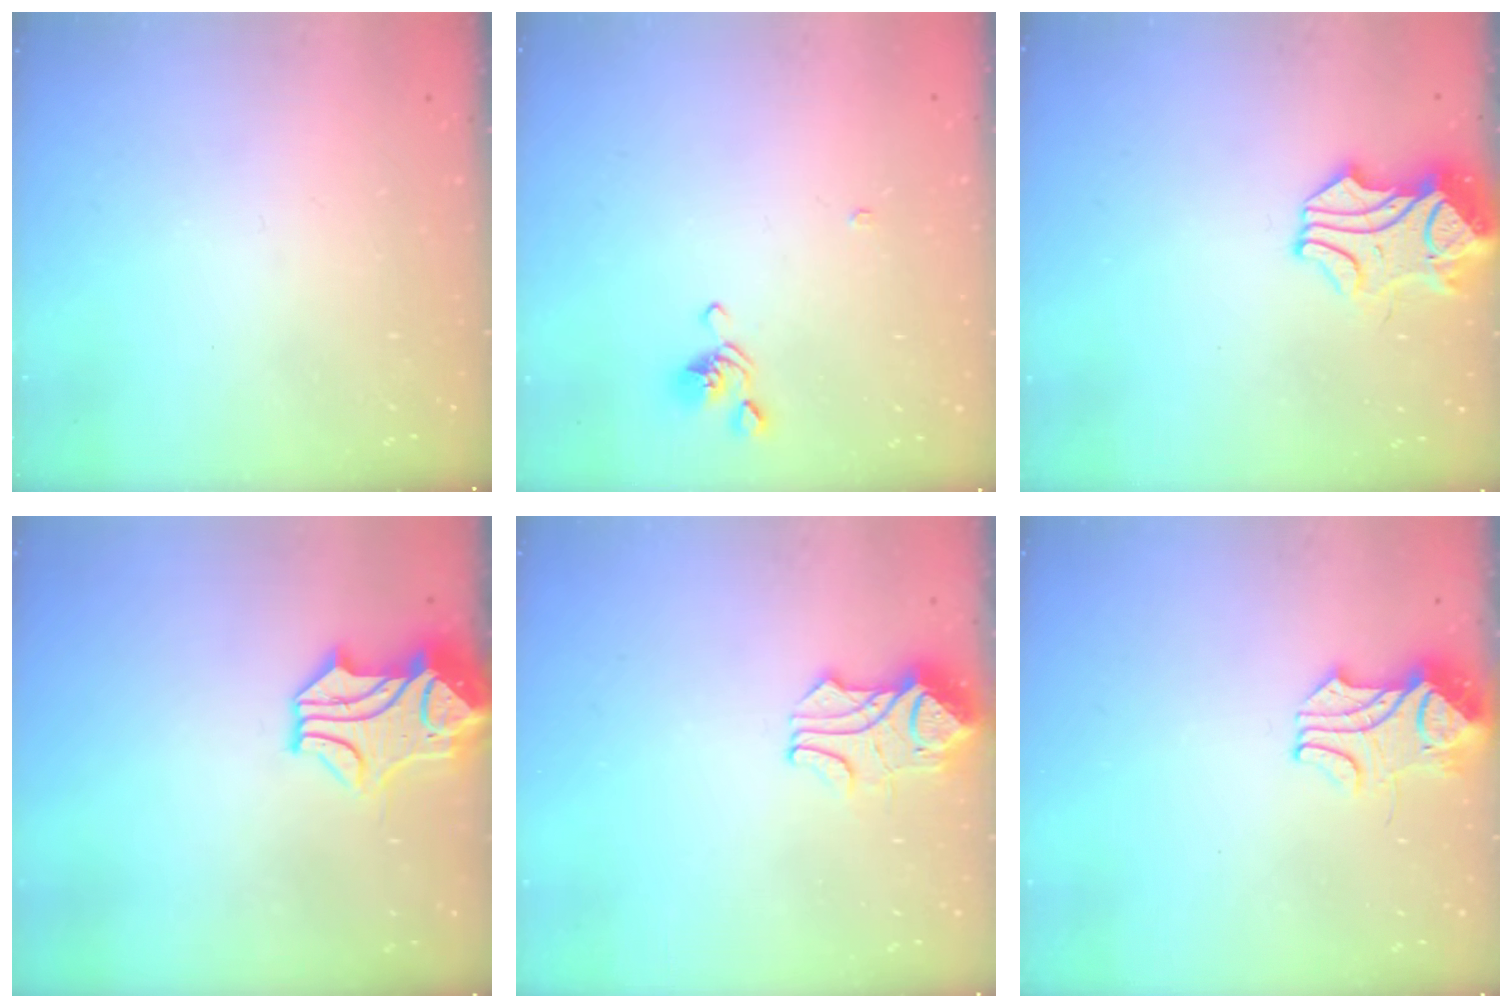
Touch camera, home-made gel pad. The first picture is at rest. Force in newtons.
{"total": 1.9, "press": 1.8, "slide": 0.4}
{"total": 2.3, "press": 1.7, "slide": 1.4}
{"total": 1.0, "press": 0.3, "slide": 1.0}
{"total": 4.5, "press": 4.4, "slide": 0.9}
{"total": 2.6, "press": 2.4, "slide": 1.0}